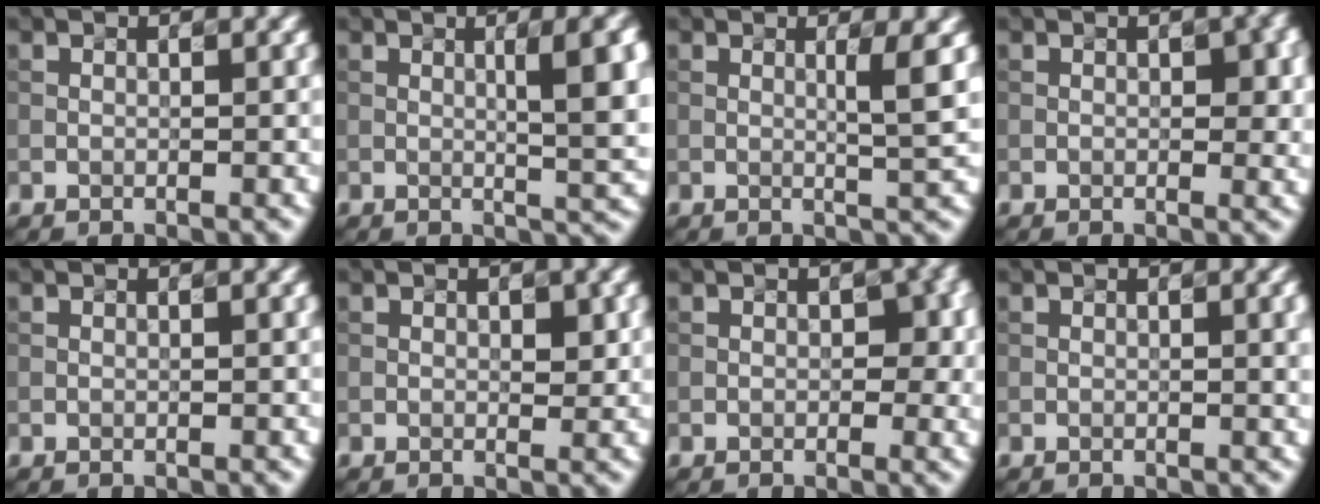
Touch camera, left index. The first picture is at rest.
{"total": 6.7, "force": [1.0, 1.5, 6.4], "torque": [-0.072, 0.006, 0.022]}
{"total": 2.7, "force": [0.4, 0.2, 2.6], "torque": [-0.038, -0.003, 0.011]}
{"total": 2.7, "force": [0.3, 1.1, 2.4], "torque": [-0.031, 0.001, 0.012]}
{"total": 0.7, "force": [0.1, 0.2, 0.6], "torque": [-0.007, 0.004, -0.001]}
{"total": 1.2, "force": [0.2, 0.4, 1.1], "torque": [-0.018, -0.002, 0.011]}
{"total": 2.5, "force": [0.0, 1.5, 2.0], "torque": [-0.018, -0.001, 0.004]}
{"total": 2.5, "force": [0.5, 0.8, 2.4], "torque": [-0.021, 0.008, 0.008]}